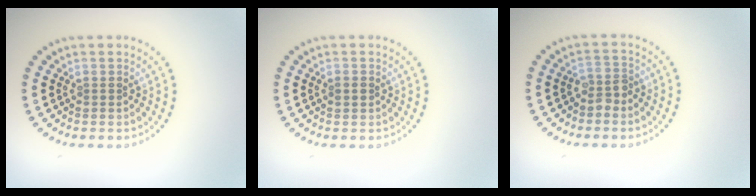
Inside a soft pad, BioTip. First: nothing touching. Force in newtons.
{"total": 1.1, "press": 1.1, "slide": 0.1}
{"total": 1.8, "press": 1.6, "slide": 0.8}